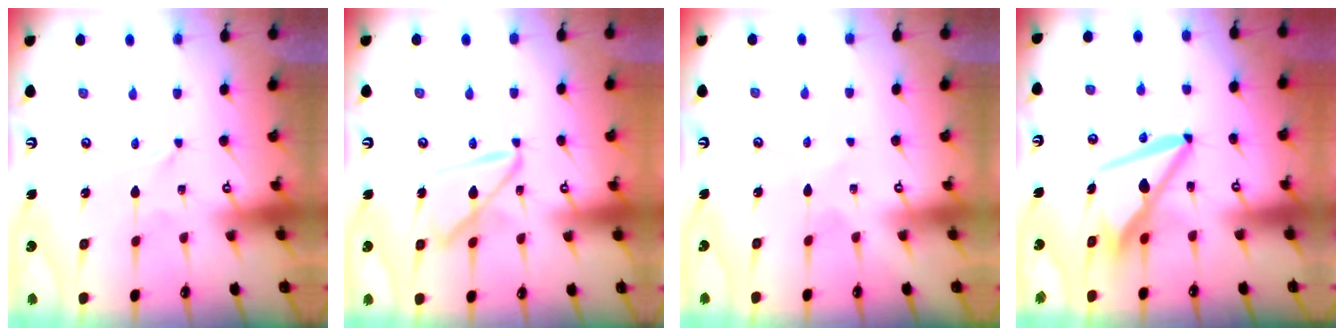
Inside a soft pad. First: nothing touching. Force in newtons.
{"total": 12.7, "press": 12.7, "slide": 1.3}
{"total": 4.0, "press": 3.9, "slide": 0.4}
{"total": 10.8, "press": 10.7, "slide": 1.0}